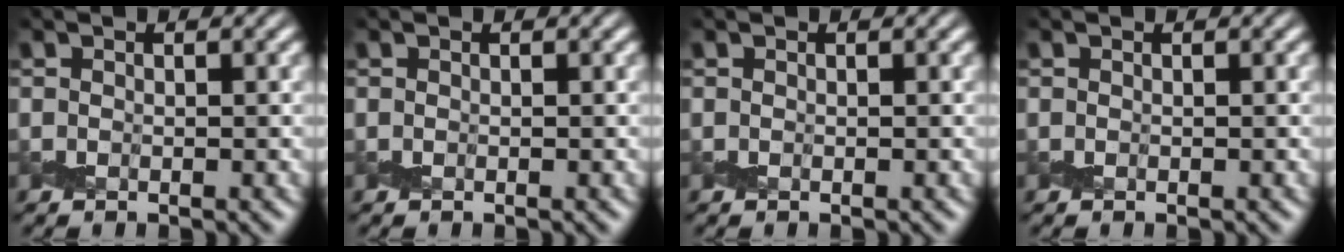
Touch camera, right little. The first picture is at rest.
{"total": 0.0}
{"total": 0.0}
{"total": 0.0}